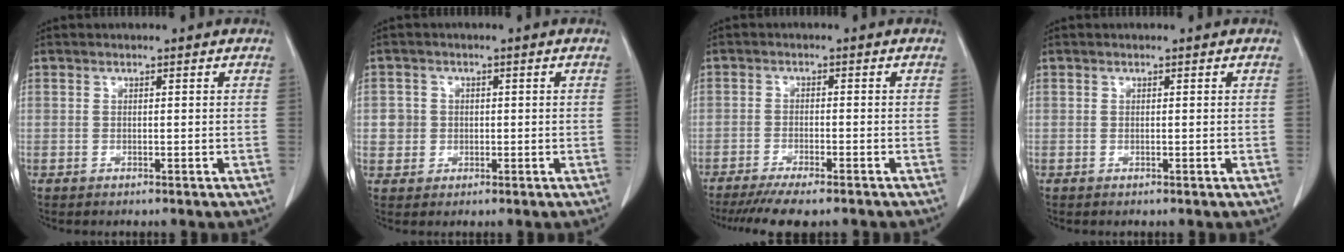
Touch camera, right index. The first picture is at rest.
{"total": 2.9, "force": [0.1, 2.9, 0.3], "torque": [0.004, 0.006, 0.005]}
{"total": 8.9, "force": [-7.5, 1.1, 4.8], "torque": [-0.068, -0.017, -0.115]}
{"total": 0.0}